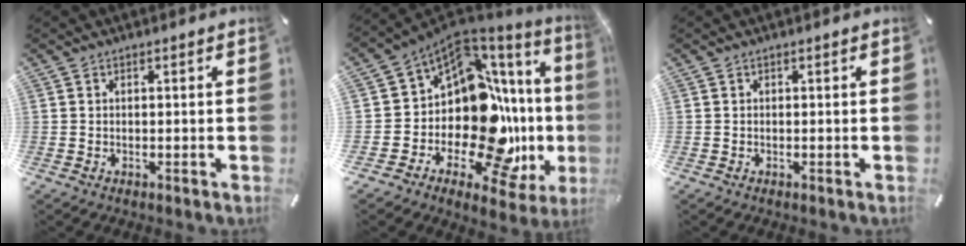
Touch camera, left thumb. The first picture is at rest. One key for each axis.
{"total": 18.0, "fx": -3.9, "fy": 11.6, "fz": 13.2, "tx": -0.194, "ty": -0.072, "tz": -0.035}
{"total": 0.0}